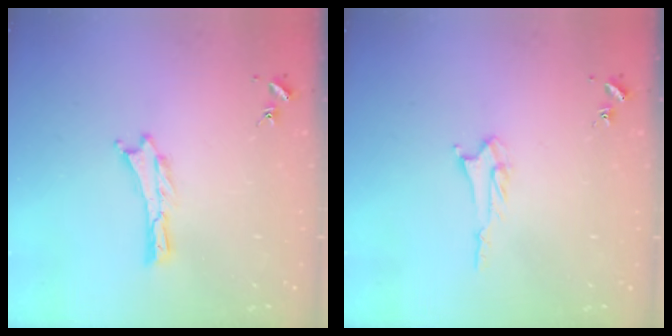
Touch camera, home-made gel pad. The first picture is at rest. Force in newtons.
{"total": 2.6, "press": 2.6, "slide": 0.3}